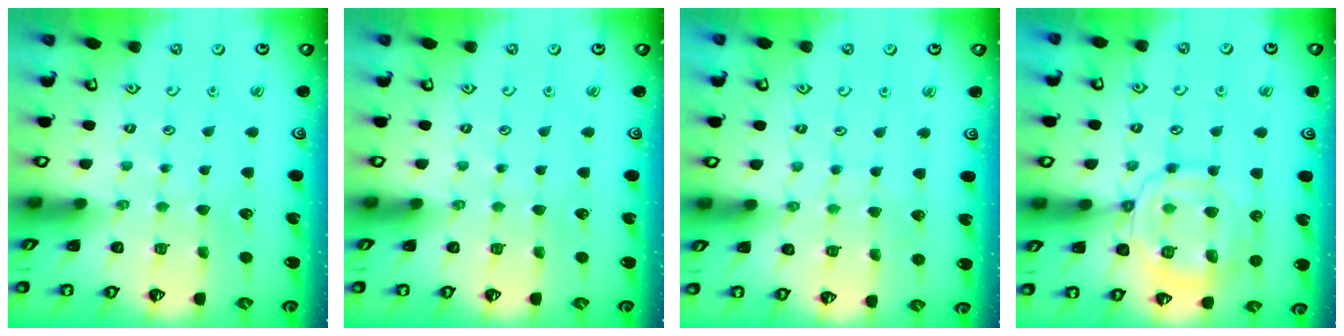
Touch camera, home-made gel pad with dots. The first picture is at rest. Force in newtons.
{"total": 0.0}
{"total": 3.6, "press": 3.6, "slide": 0.4}
{"total": 14.2, "press": 14.2, "slide": 1.2}